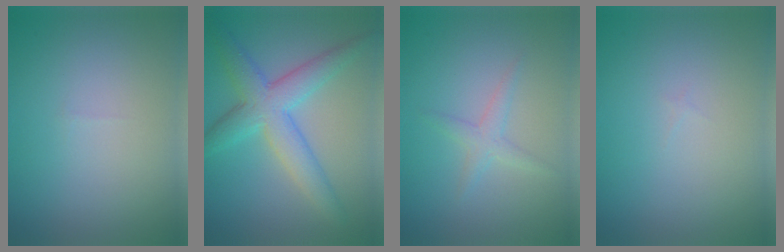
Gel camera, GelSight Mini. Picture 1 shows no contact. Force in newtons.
{"total": 5.7, "press": 5.7, "slide": 0.1}
{"total": 1.6, "press": 1.6, "slide": 0.1}
{"total": 0.0}